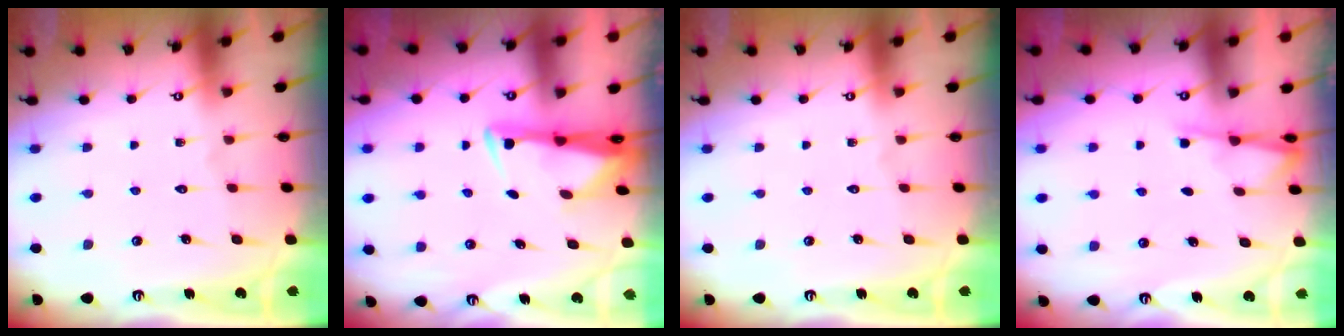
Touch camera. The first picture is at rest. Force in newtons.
{"total": 3.0, "press": 2.8, "slide": 0.9}
{"total": 0.0}
{"total": 2.7, "press": 2.7, "slide": 0.5}